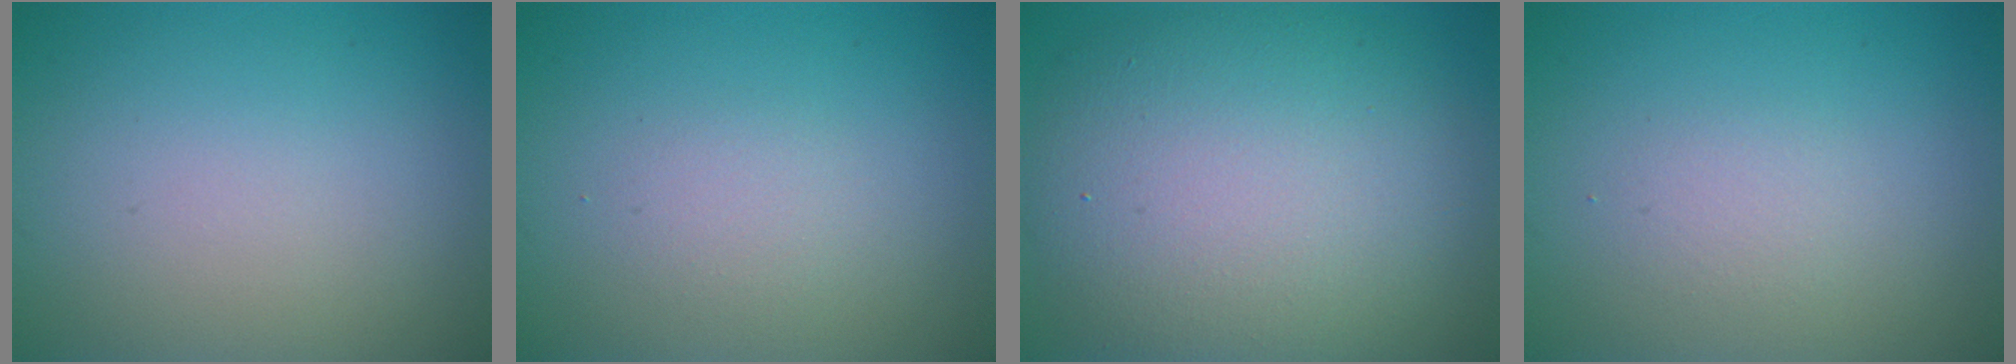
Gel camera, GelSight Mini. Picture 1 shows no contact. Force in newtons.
{"total": 1.3, "press": 1.3, "slide": 0.0}
{"total": 11.7, "press": 11.6, "slide": 0.7}
{"total": 1.2, "press": 1.2, "slide": 0.0}